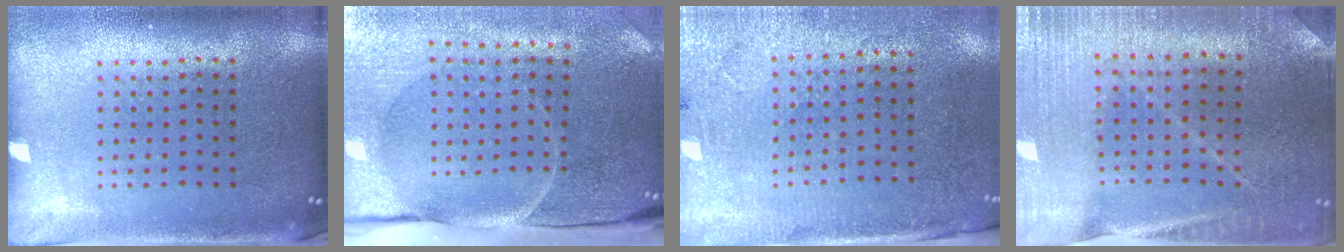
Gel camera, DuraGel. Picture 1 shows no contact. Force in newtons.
{"total": 4.9, "press": 3.9, "slide": 3.0}
{"total": 2.7, "press": 2.4, "slide": 1.3}
{"total": 1.4, "press": 1.4, "slide": 0.2}